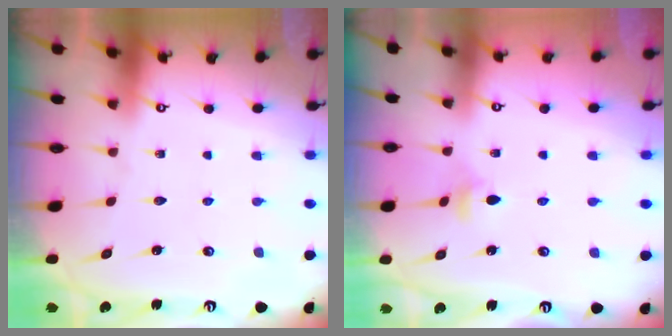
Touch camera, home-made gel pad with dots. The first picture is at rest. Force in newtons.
{"total": 3.8, "press": 3.7, "slide": 0.8}